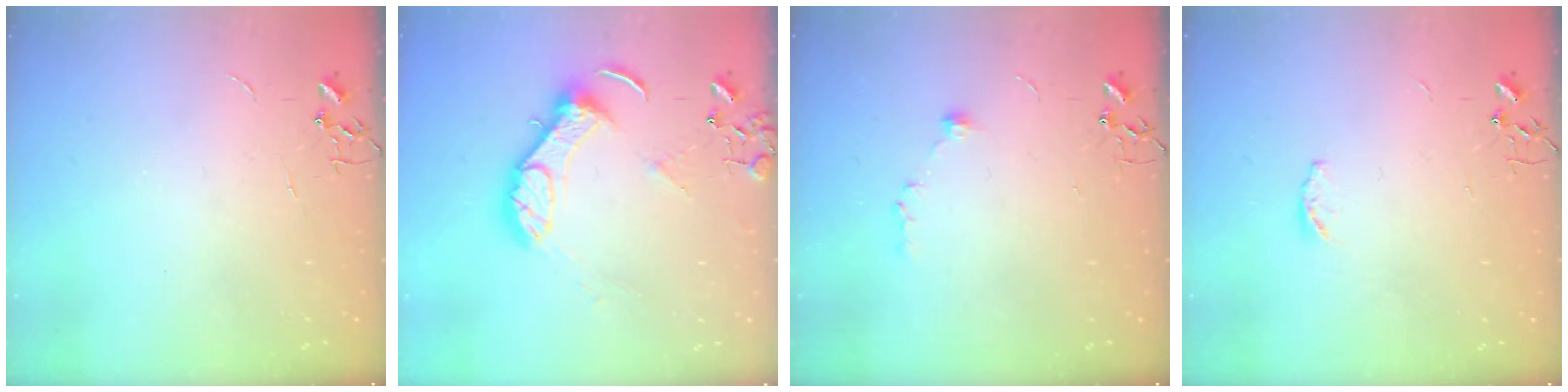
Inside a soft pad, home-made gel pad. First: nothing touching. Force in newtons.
{"total": 12.5, "press": 12.4, "slide": 1.1}
{"total": 7.2, "press": 7.1, "slide": 1.2}
{"total": 4.0, "press": 4.0, "slide": 0.6}